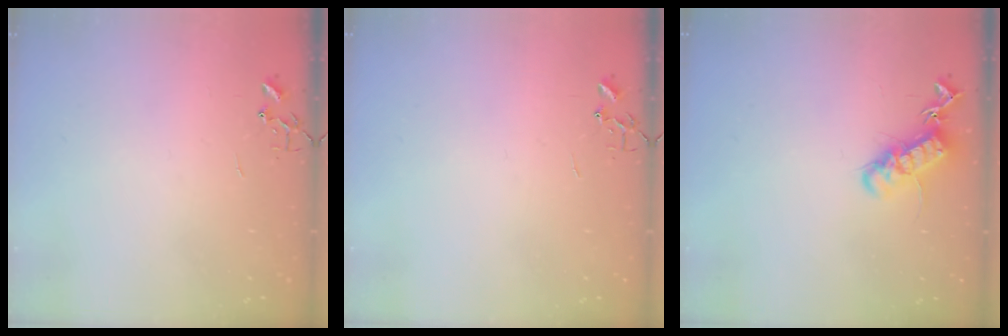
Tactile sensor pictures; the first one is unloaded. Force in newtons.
{"total": 0.0}
{"total": 15.5, "press": 15.4, "slide": 1.8}